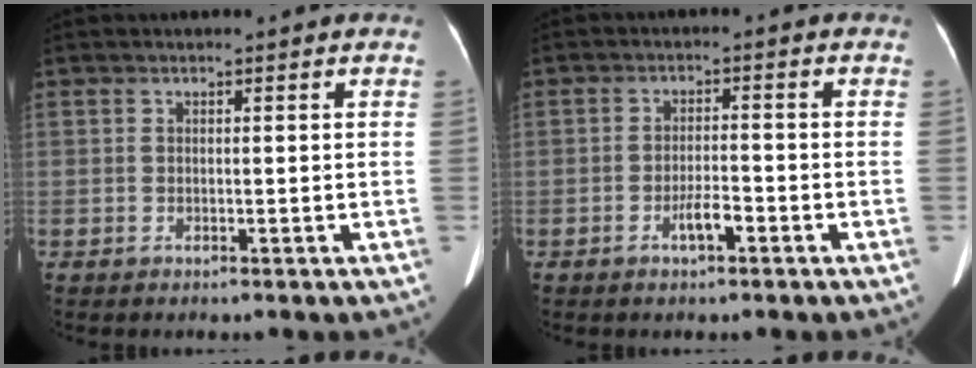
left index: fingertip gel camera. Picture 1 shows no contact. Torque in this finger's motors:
{"motor_torque": [0.61, 0.41, 0.15, 0.05]}